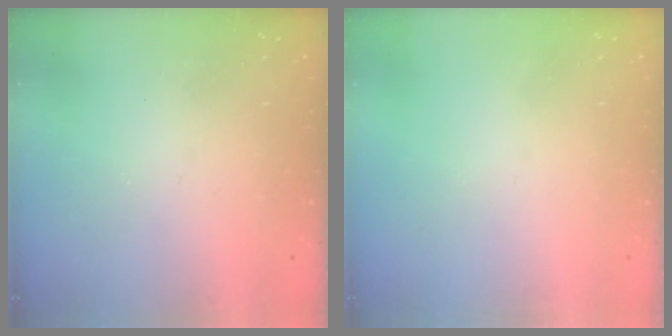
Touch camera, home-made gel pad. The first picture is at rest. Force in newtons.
{"total": 0.0}